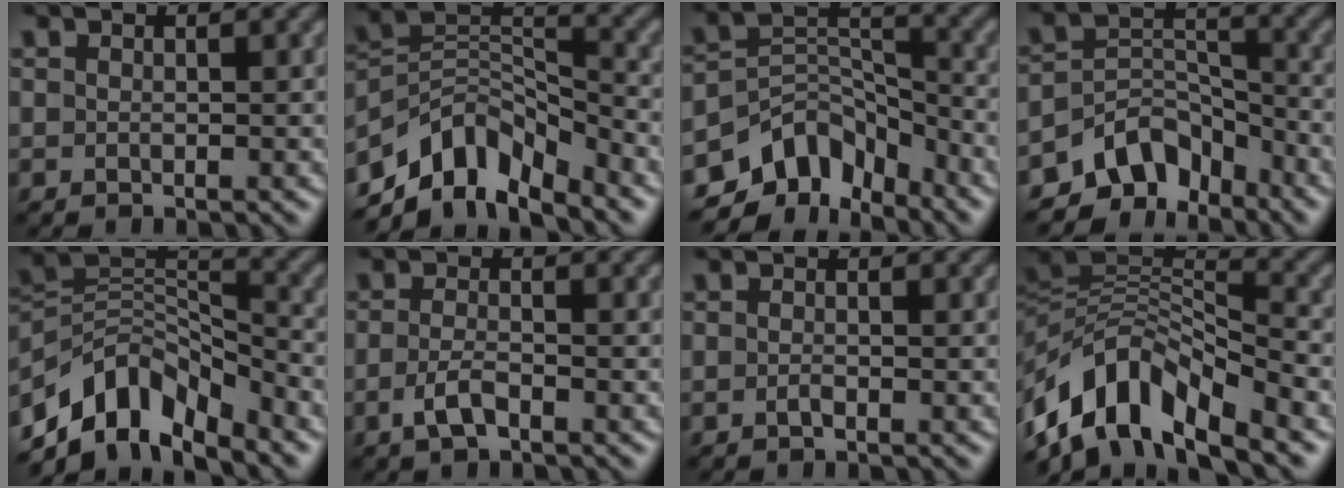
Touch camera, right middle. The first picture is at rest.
{"total": 8.2, "force": [-6.1, 3.9, 3.8], "torque": [-0.048, -0.003, -0.123]}
{"total": 7.2, "force": [-5.5, 4.1, 2.4], "torque": [-0.019, -0.002, -0.111]}
{"total": 6.4, "force": [-5.0, 3.4, 2.2], "torque": [-0.021, 0.000, -0.100]}
{"total": 9.1, "force": [-6.5, 4.4, 4.6], "torque": [-0.062, 0.000, -0.132]}
{"total": 2.2, "force": [-1.2, 0.8, 1.7], "torque": [-0.039, 0.001, -0.027]}
{"total": 0.7, "force": [-0.4, 0.2, 0.5], "torque": [-0.013, 0.000, -0.008]}
{"total": 10.1, "force": [-6.2, 4.4, 6.6], "torque": [-0.110, 0.010, -0.123]}